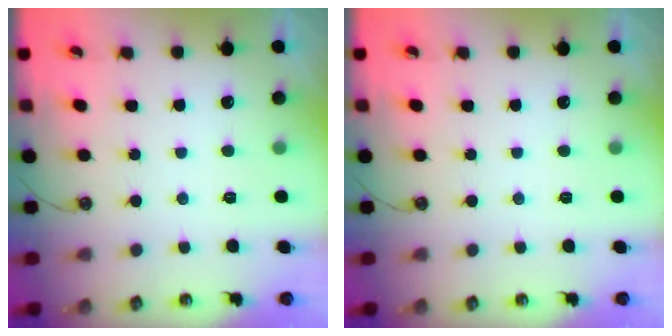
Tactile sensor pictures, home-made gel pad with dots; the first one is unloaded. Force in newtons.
{"total": 0.0}